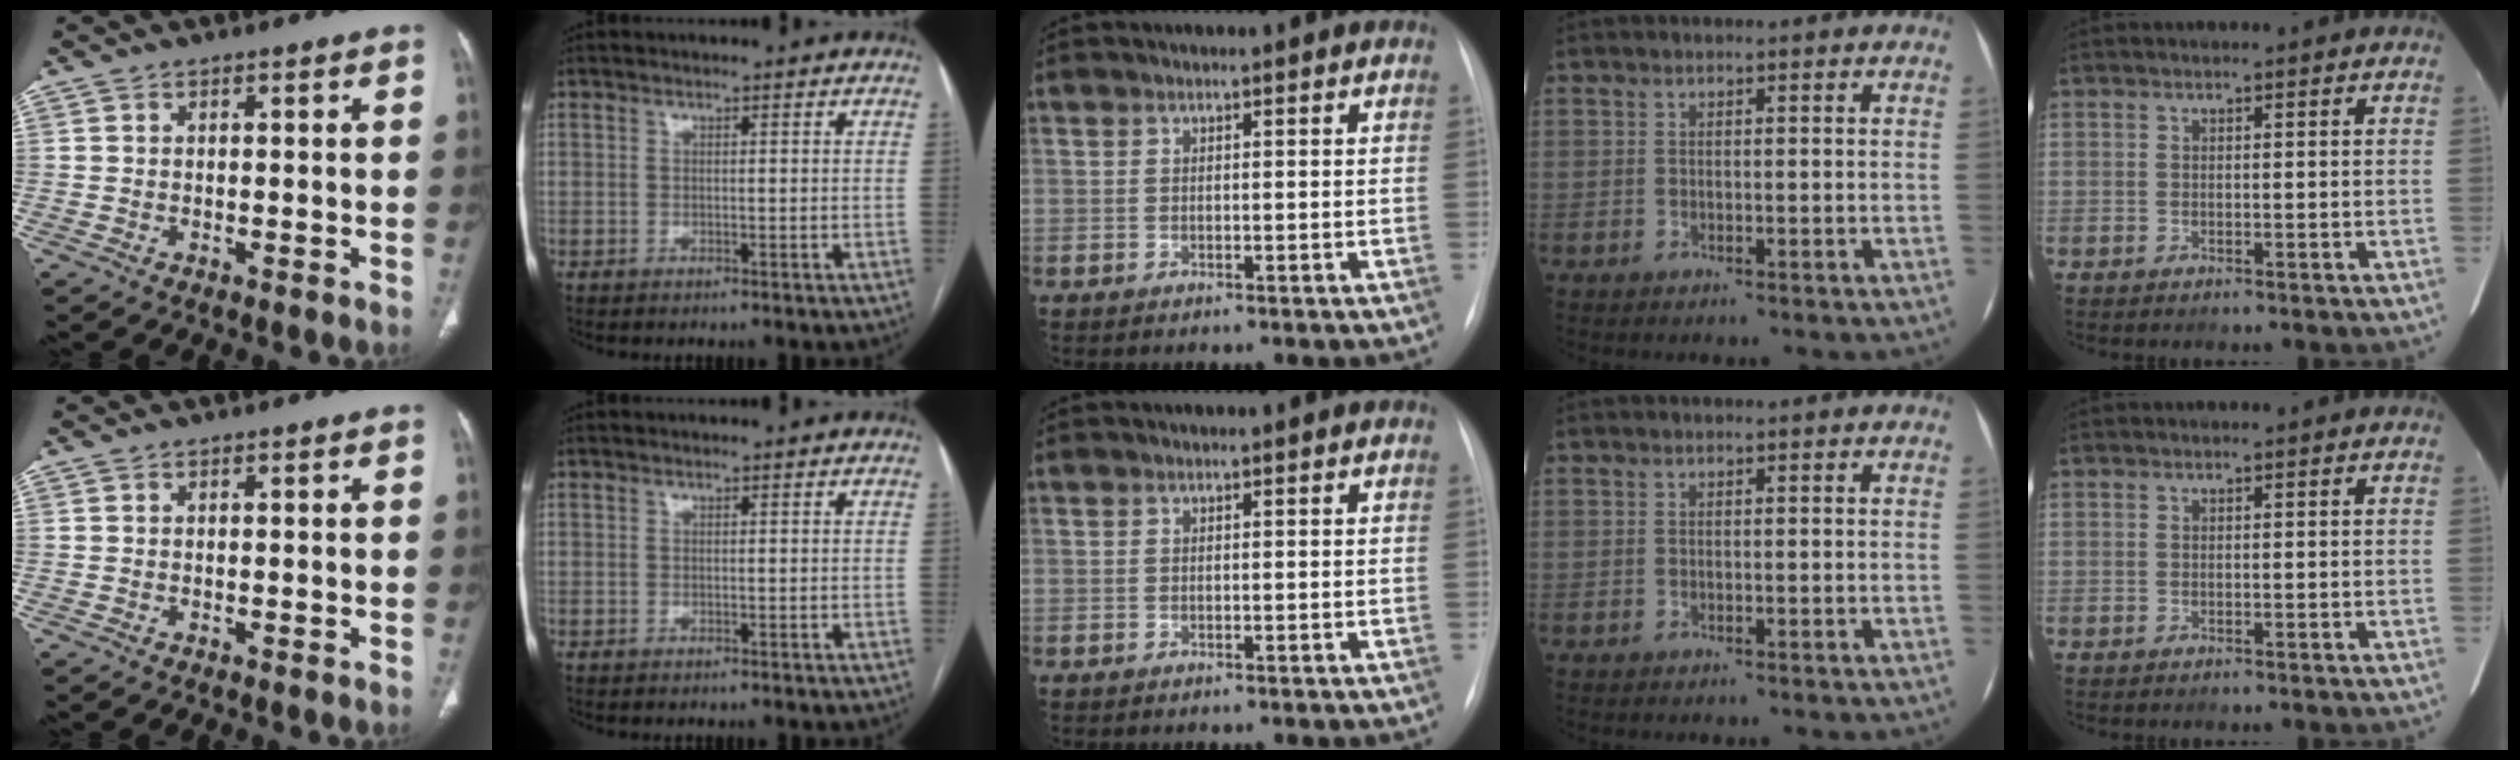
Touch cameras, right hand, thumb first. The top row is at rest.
{}